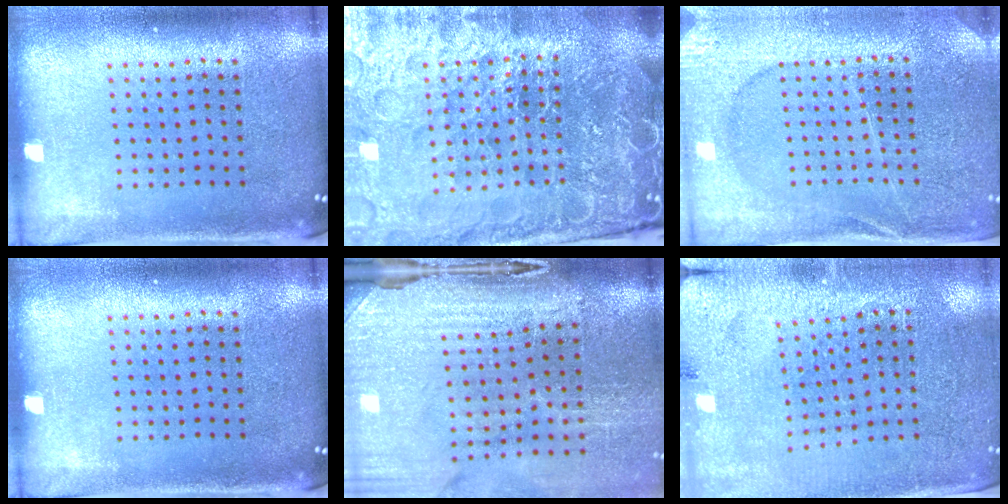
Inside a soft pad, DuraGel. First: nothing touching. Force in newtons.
{"total": 6.7, "press": 6.0, "slide": 3.1}
{"total": 3.1, "press": 3.1, "slide": 0.6}
{"total": 0.0}
{"total": 4.6, "press": 3.9, "slide": 2.3}
{"total": 2.8, "press": 2.8, "slide": 0.2}